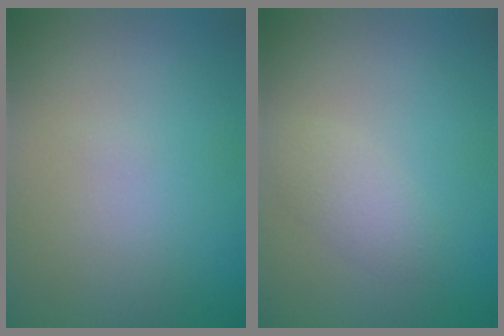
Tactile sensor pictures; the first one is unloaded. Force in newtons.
{"total": 1.9, "press": 1.9, "slide": 0.1}